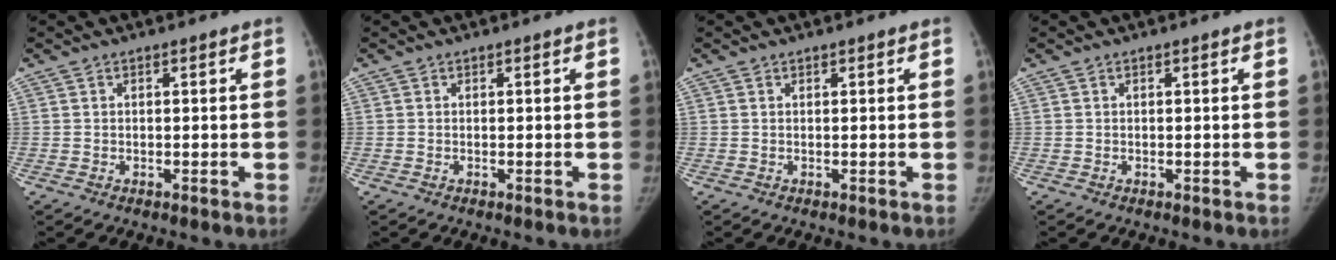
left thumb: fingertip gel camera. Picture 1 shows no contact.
{"total": 0.0}
{"total": 0.0}
{"total": 0.0}